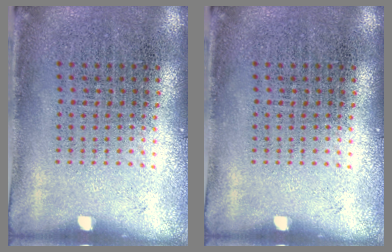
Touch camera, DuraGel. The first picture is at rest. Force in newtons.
{"total": 0.0}